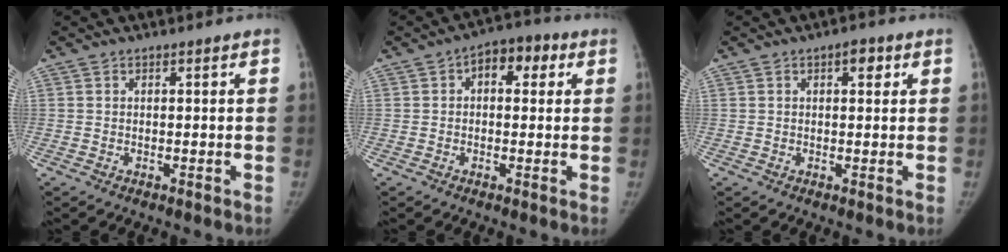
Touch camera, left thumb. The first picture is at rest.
{"total": 6.8, "force": [1.9, 4.2, 4.9], "torque": [-0.034, 0.016, 0.018]}
{"total": 2.5, "force": [1.1, 1.3, 1.9], "torque": [-0.012, 0.000, 0.011]}